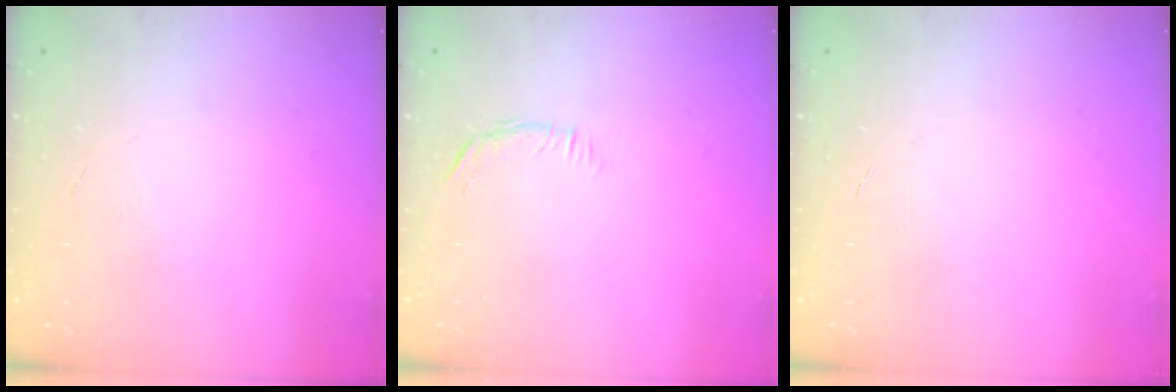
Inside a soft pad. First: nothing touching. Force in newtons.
{"total": 6.2, "press": 5.9, "slide": 1.9}
{"total": 0.0}